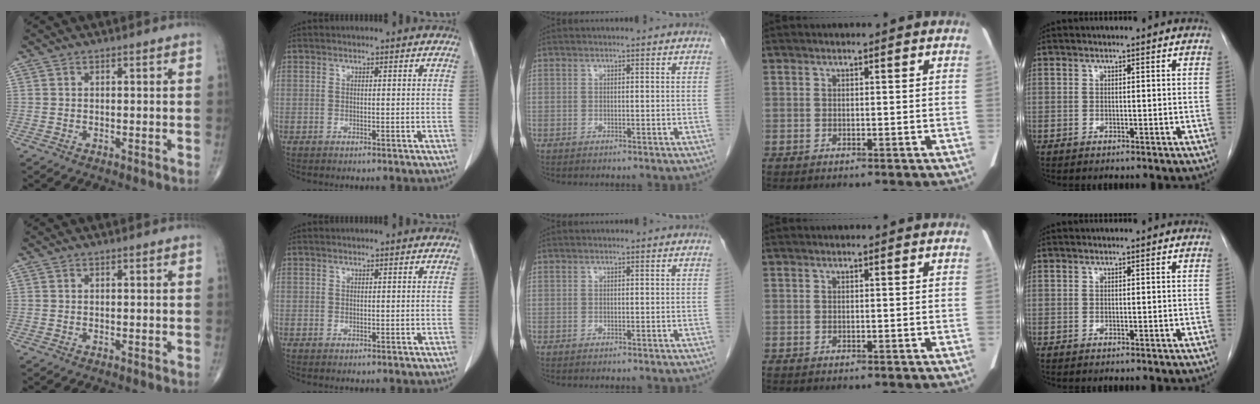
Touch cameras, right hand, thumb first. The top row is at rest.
{}